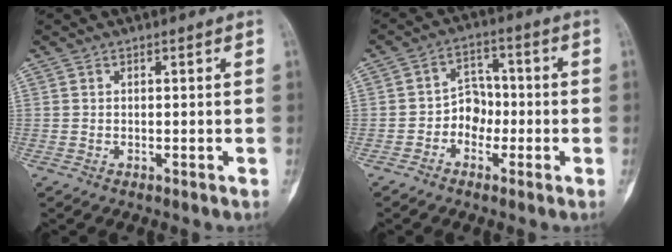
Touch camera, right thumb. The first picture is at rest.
{"total": 5.8, "force": [-1.7, 4.7, 2.9], "torque": [-0.013, 0.026, -0.043]}